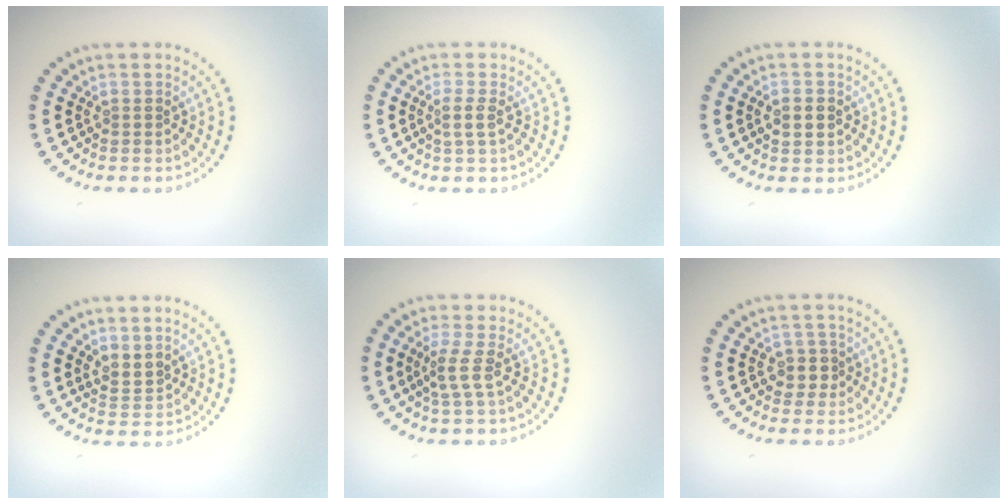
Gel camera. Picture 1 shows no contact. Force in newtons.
{"total": 1.5, "press": 1.1, "slide": 1.0}
{"total": 2.4, "press": 2.4, "slide": 0.1}
{"total": 1.7, "press": 1.4, "slide": 1.0}
{"total": 2.1, "press": 1.5, "slide": 1.5}
{"total": 1.8, "press": 1.6, "slide": 0.9}